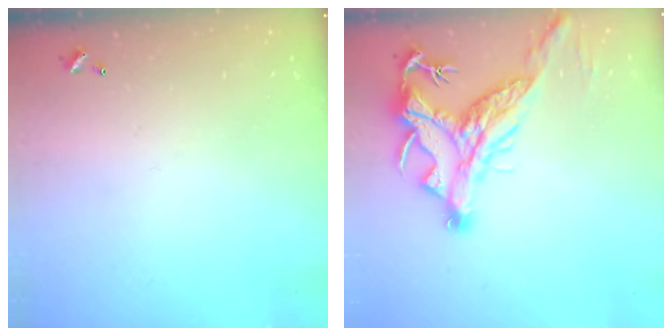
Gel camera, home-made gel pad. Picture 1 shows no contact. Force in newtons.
{"total": 5.4, "press": 5.0, "slide": 1.9}